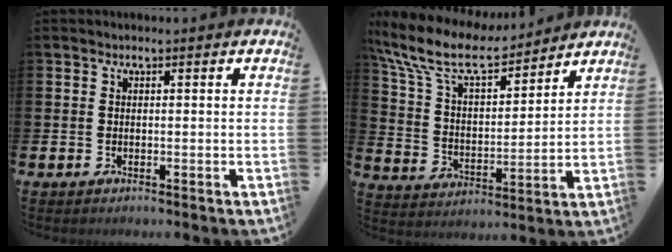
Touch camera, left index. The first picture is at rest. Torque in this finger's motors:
{"motor_torque": [0.75, -1.38, 0.31, 0.21]}